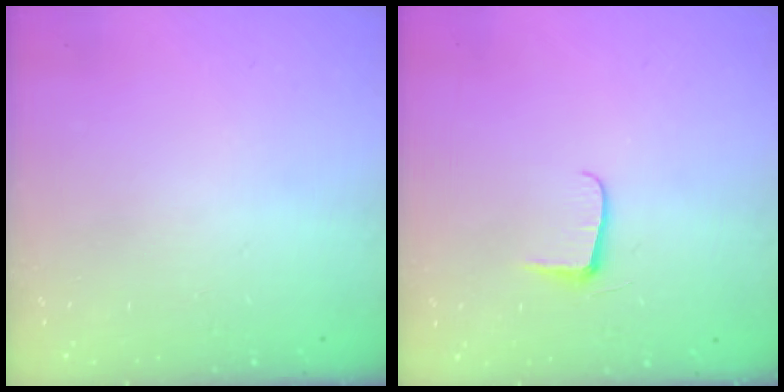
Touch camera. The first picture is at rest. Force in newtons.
{"total": 5.8, "press": 5.8, "slide": 0.9}